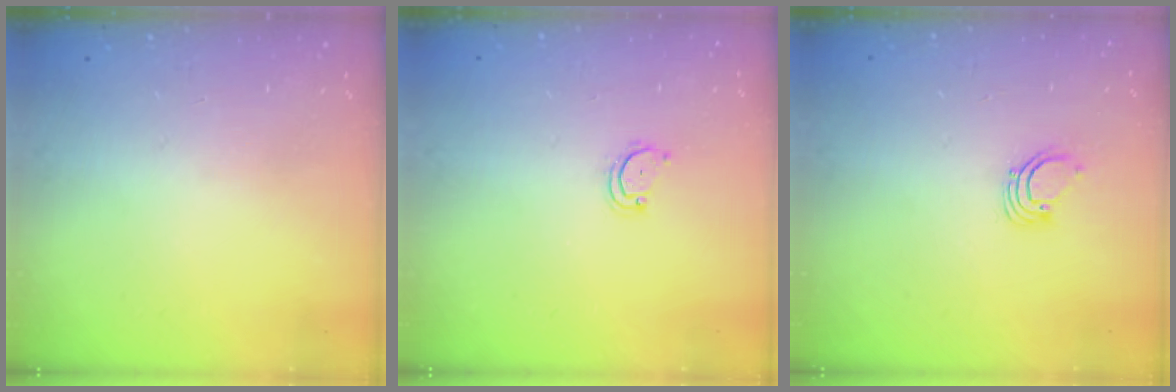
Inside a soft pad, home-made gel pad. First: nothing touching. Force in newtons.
{"total": 2.8, "press": 2.8, "slide": 0.3}
{"total": 2.2, "press": 2.2, "slide": 0.2}